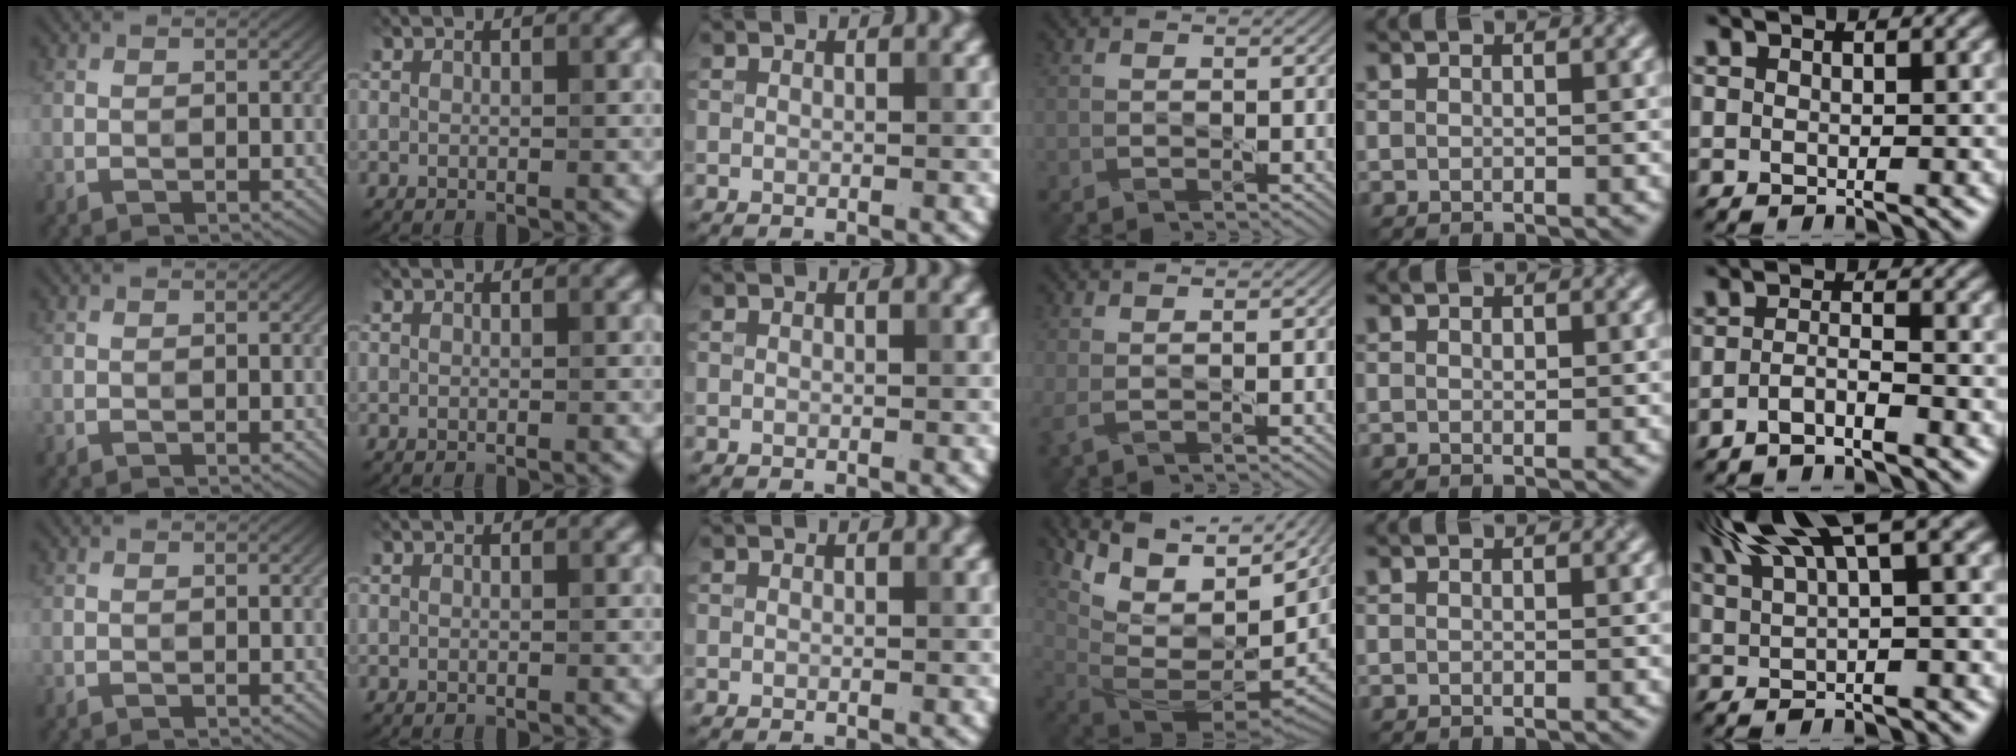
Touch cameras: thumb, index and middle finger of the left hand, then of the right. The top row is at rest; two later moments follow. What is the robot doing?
{"motion": "squeeze", "object": "sponge"}